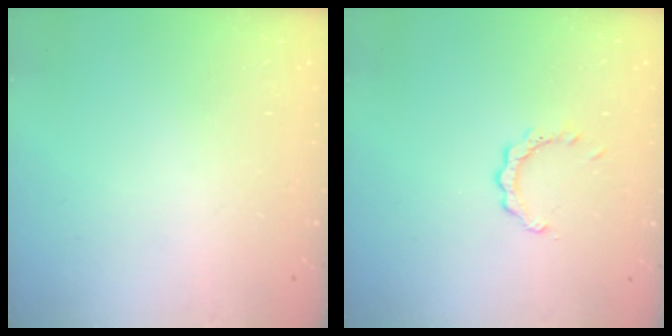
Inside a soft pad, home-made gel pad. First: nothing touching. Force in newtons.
{"total": 2.0, "press": 2.0, "slide": 0.2}